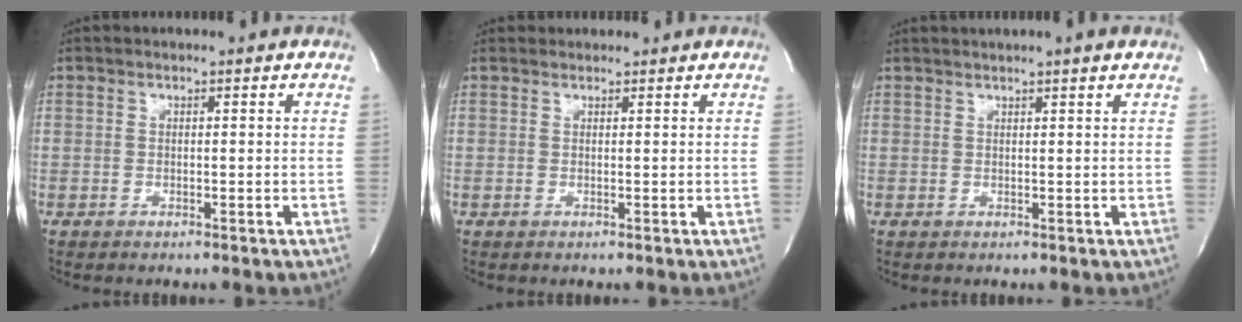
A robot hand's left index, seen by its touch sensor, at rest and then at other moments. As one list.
[{"total": 1.2, "force": [1.1, 0.3, -0.2], "torque": [-0.005, 0.014, 0.021]}, {"total": 4.4, "force": [3.7, -0.5, 2.3], "torque": [-0.035, 0.027, 0.052]}]